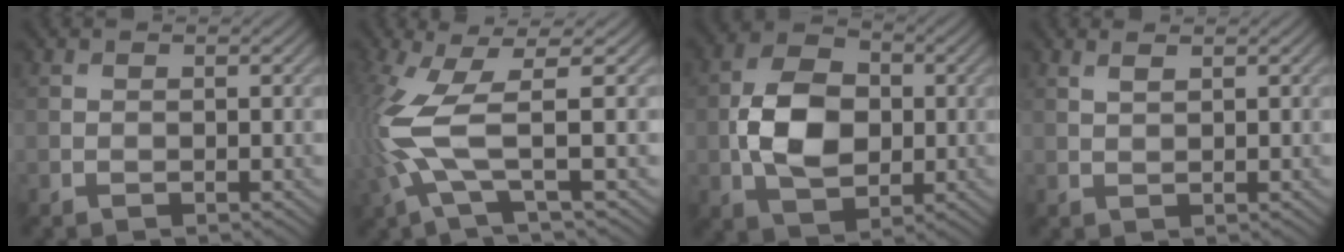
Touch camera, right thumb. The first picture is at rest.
{"total": 8.6, "force": [-0.4, 1.9, 8.4], "torque": [-0.205, 0.005, -0.016]}
{"total": 9.4, "force": [-0.6, 6.4, 6.9], "torque": [-0.148, 0.002, -0.017]}
{"total": 1.1, "force": [0.8, 0.2, 0.7], "torque": [-0.019, 0.001, 0.019]}